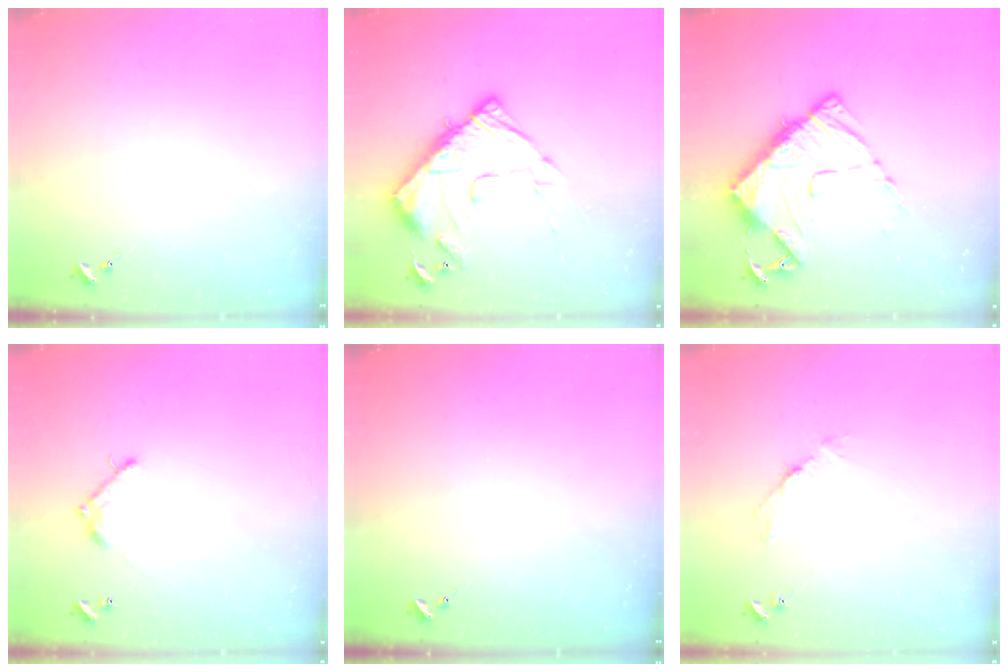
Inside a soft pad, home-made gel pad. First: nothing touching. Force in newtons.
{"total": 16.6, "press": 16.6, "slide": 1.4}
{"total": 13.3, "press": 13.2, "slide": 1.3}
{"total": 7.3, "press": 7.3, "slide": 0.6}
{"total": 0.0}
{"total": 2.7, "press": 2.7, "slide": 0.4}